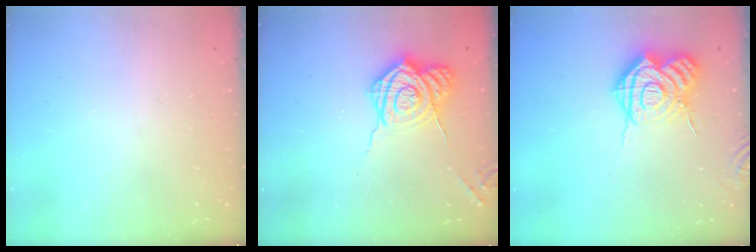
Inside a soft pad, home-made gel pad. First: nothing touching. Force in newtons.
{"total": 12.2, "press": 12.1, "slide": 0.8}
{"total": 17.9, "press": 17.8, "slide": 1.8}